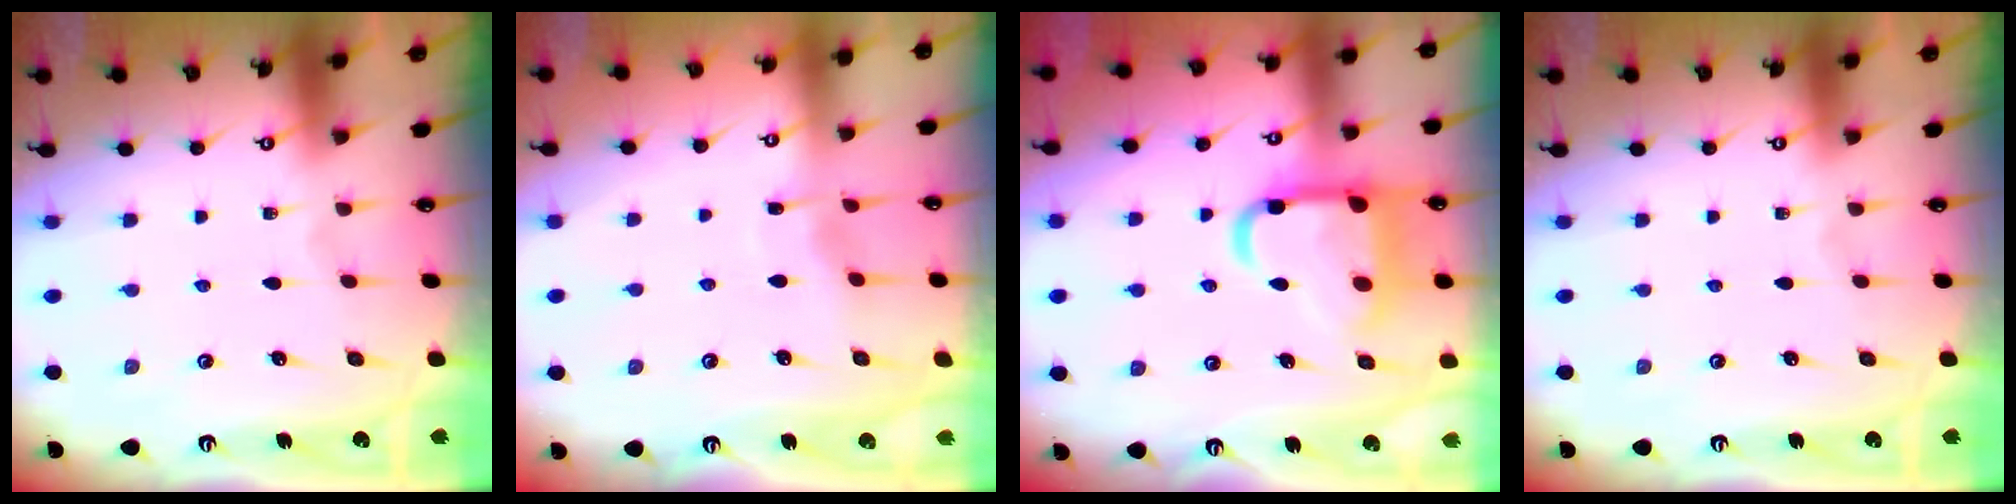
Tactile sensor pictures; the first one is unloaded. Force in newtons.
{"total": 4.2, "press": 4.2, "slide": 0.4}
{"total": 17.1, "press": 17.0, "slide": 1.3}
{"total": 0.0}